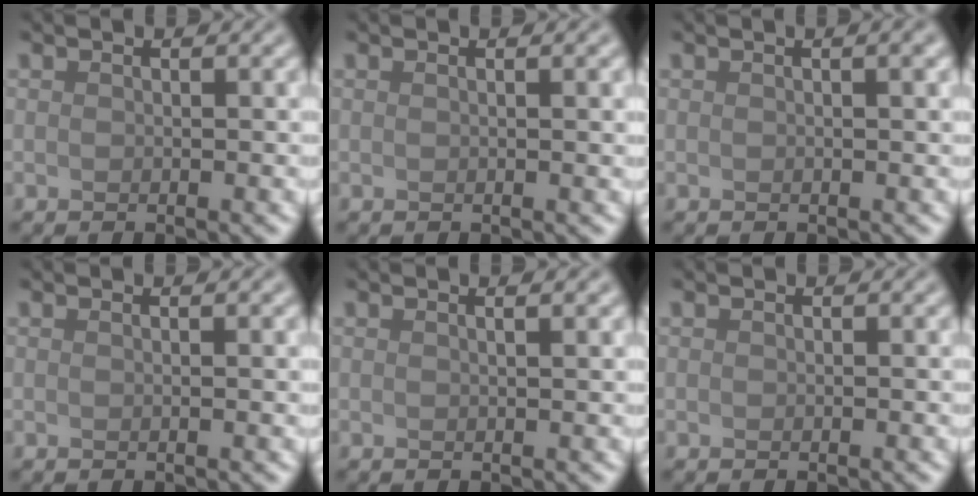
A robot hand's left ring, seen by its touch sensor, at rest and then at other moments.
{"total": 2.1, "force": [0.4, 0.8, 1.9], "torque": [-0.018, 0.003, -0.003]}
{"total": 2.1, "force": [0.5, 0.7, 1.9], "torque": [-0.018, 0.004, 0.003]}
{"total": 1.3, "force": [0.3, 0.5, 1.2], "torque": [-0.011, 0.002, -0.004]}
{"total": 1.6, "force": [0.7, 0.6, 1.3], "torque": [-0.013, 0.003, -0.001]}
{"total": 0.0}